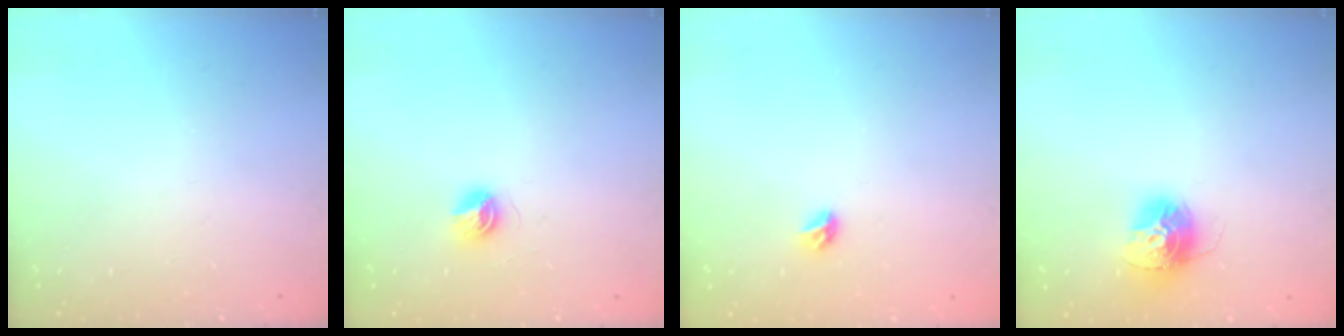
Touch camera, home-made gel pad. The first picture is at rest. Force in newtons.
{"total": 5.6, "press": 5.6, "slide": 0.5}
{"total": 4.5, "press": 4.4, "slide": 0.9}
{"total": 13.1, "press": 13.0, "slide": 1.1}